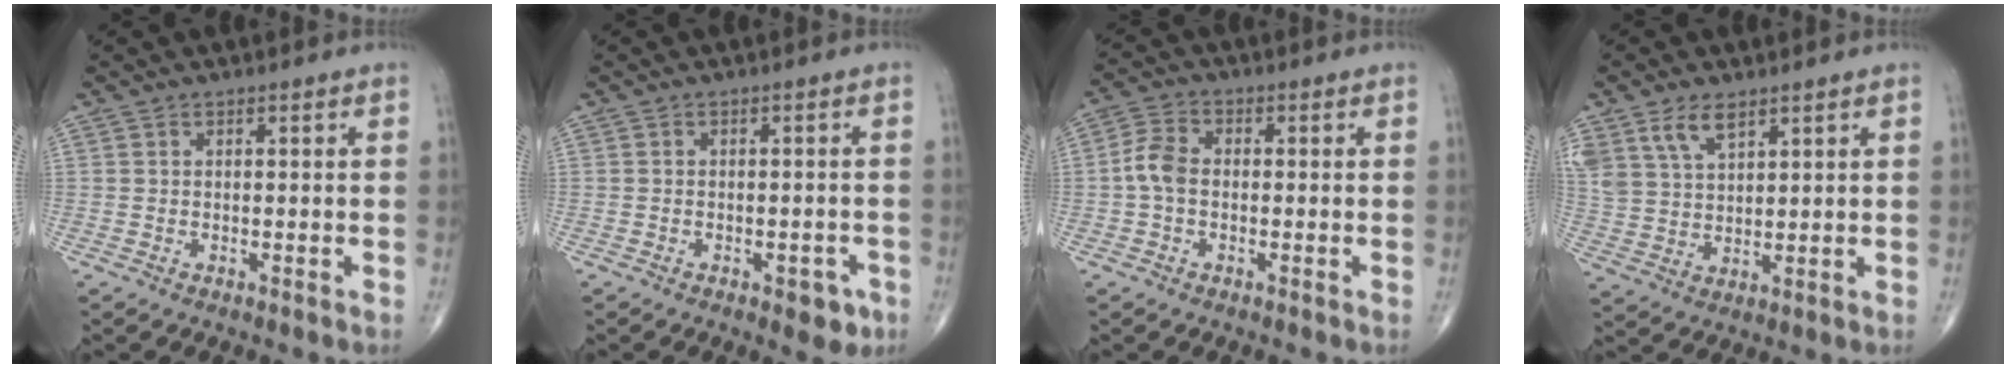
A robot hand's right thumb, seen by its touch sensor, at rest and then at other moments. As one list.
[{"total": 4.0, "force": [-2.0, 1.9, 2.9], "torque": [-0.019, 0.008, -0.021]}, {"total": 4.9, "force": [-0.6, 3.3, 3.6], "torque": [-0.073, 0.015, -0.022]}, {"total": 8.1, "force": [5.0, 4.2, 4.8], "torque": [-0.090, -0.014, 0.107]}]